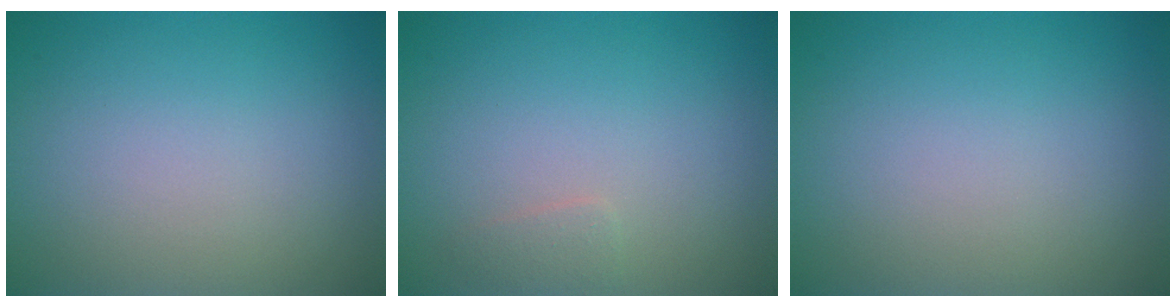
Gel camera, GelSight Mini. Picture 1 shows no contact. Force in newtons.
{"total": 0.9, "press": 0.9, "slide": 0.0}
{"total": 0.0}